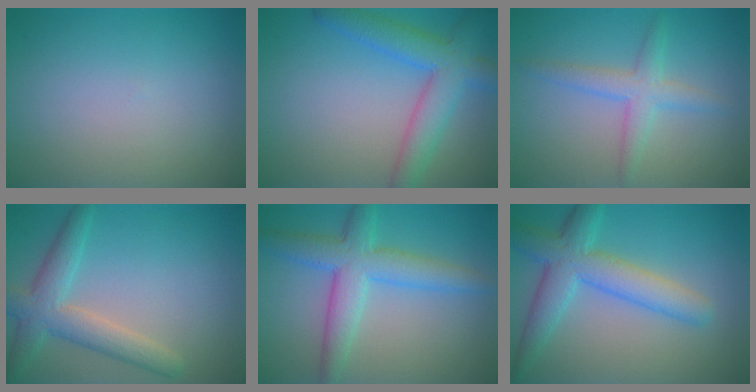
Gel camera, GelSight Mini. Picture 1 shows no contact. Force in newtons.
{"total": 5.6, "press": 5.6, "slide": 0.3}
{"total": 2.9, "press": 2.9, "slide": 0.0}
{"total": 4.5, "press": 4.5, "slide": 0.2}
{"total": 5.5, "press": 5.5, "slide": 0.0}
{"total": 5.7, "press": 5.7, "slide": 0.2}